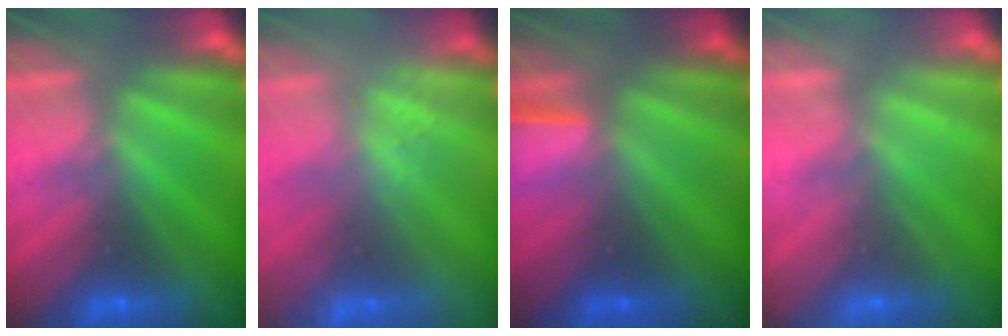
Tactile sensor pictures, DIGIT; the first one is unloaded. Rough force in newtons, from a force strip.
{"total": 2.0}
{"total": 1.6}
{"total": 2.4}